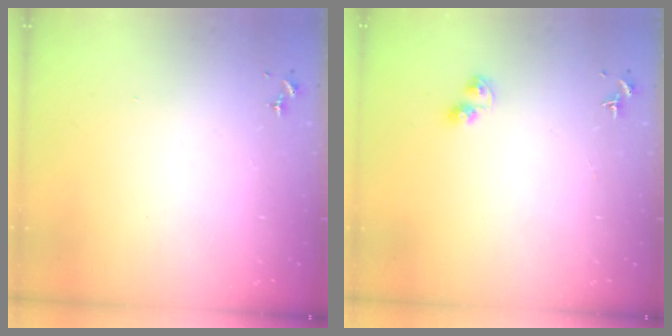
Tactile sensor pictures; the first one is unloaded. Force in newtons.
{"total": 4.8, "press": 4.7, "slide": 0.5}